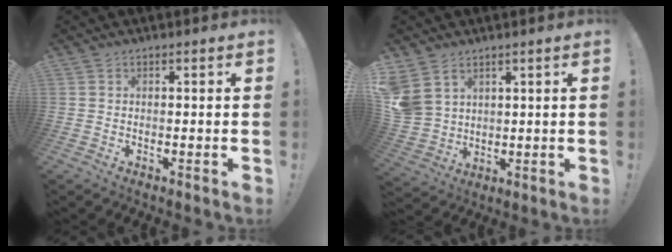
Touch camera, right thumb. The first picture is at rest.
{"total": 7.6, "force": [4.6, 5.4, 2.9], "torque": [-0.075, -0.023, 0.095]}